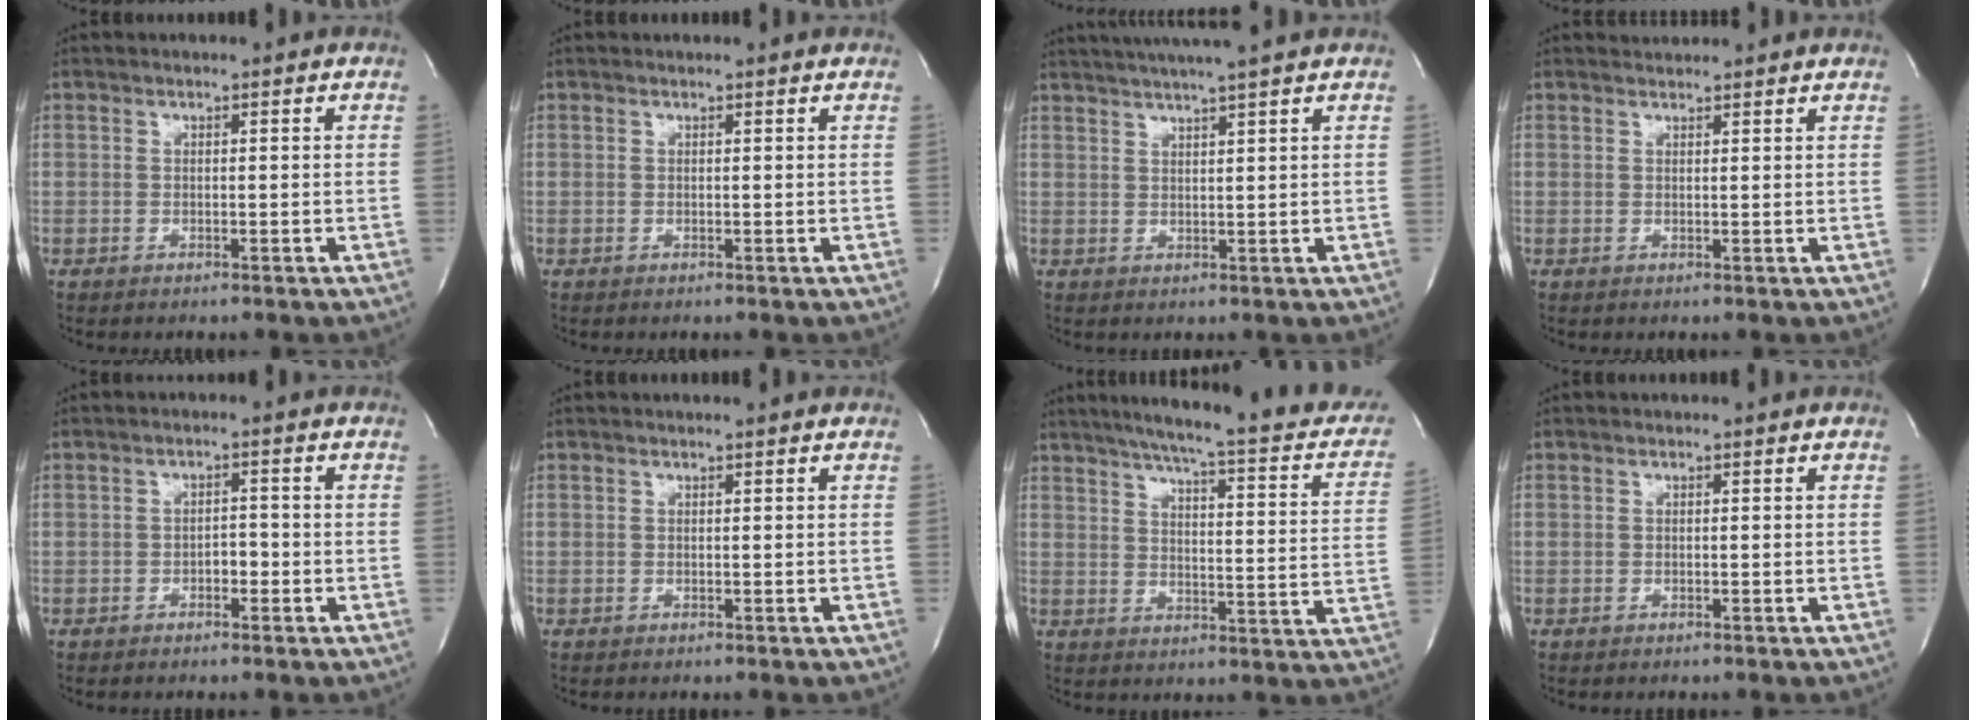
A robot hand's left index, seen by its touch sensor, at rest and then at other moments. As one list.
[{"total": 1.8, "force": [1.8, 0.1, 0.4], "torque": [-0.014, 0.009, 0.017]}, {"total": 10.2, "force": [8.9, -0.8, 5.0], "torque": [-0.084, 0.020, 0.122]}, {"total": 2.3, "force": [2.3, 0.1, 0.0], "torque": [-0.009, 0.015, 0.034]}, {"total": 1.8, "force": [-0.8, 0.9, 1.3], "torque": [-0.016, 0.005, -0.014]}, {"total": 0.6, "force": [0.6, -0.1, 0.3], "torque": [-0.007, 0.003, 0.011]}, {"total": 24.3, "force": [19.6, 3.4, 13.9], "torque": [-0.197, -0.012, 0.234]}, {"total": 0.0}]